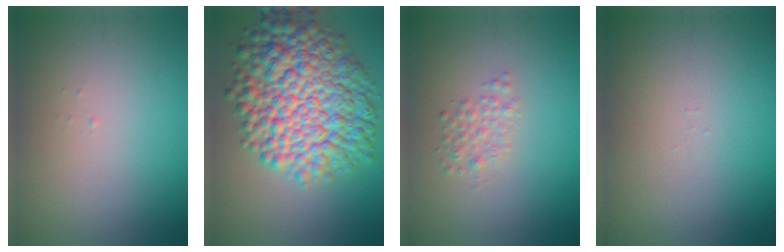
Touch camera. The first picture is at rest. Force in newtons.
{"total": 12.3, "press": 12.3, "slide": 0.3}
{"total": 1.5, "press": 1.5, "slide": 0.0}
{"total": 0.0}